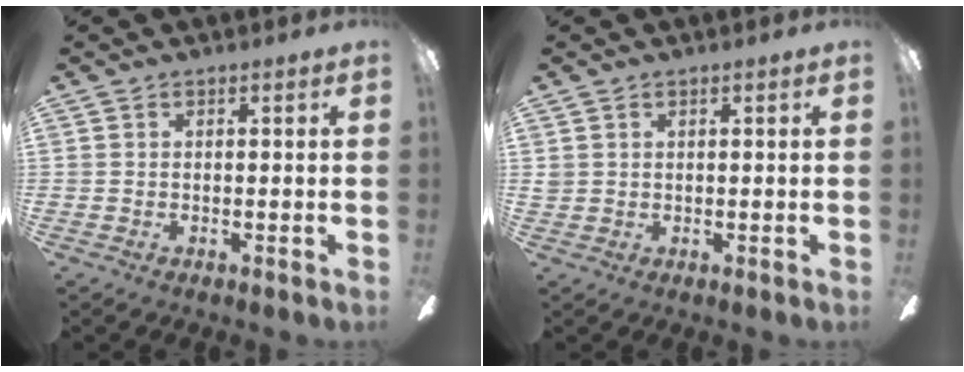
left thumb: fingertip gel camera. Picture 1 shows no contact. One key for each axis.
{"total": 1.0, "fx": 0.6, "fy": 0.7, "fz": 0.1, "tx": -0.004, "ty": 0.001, "tz": 0.012}